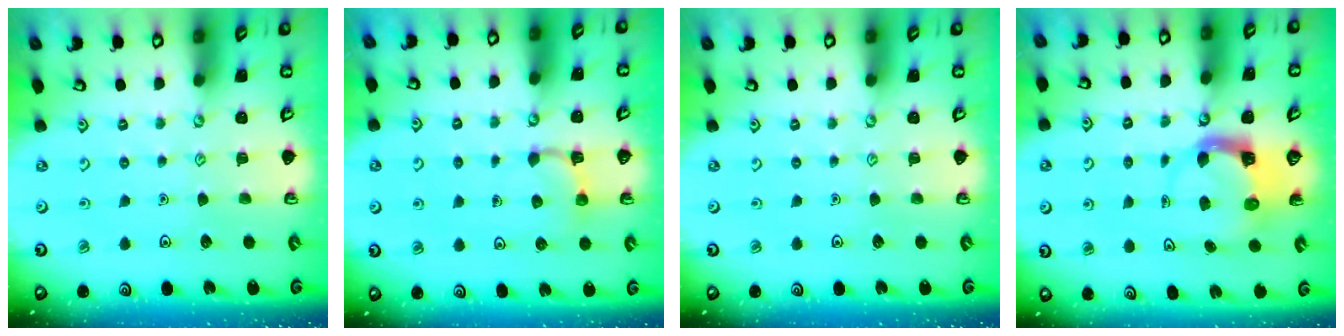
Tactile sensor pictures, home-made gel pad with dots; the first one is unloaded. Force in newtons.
{"total": 3.0, "press": 2.9, "slide": 0.7}
{"total": 0.0}
{"total": 3.7, "press": 3.7, "slide": 0.6}